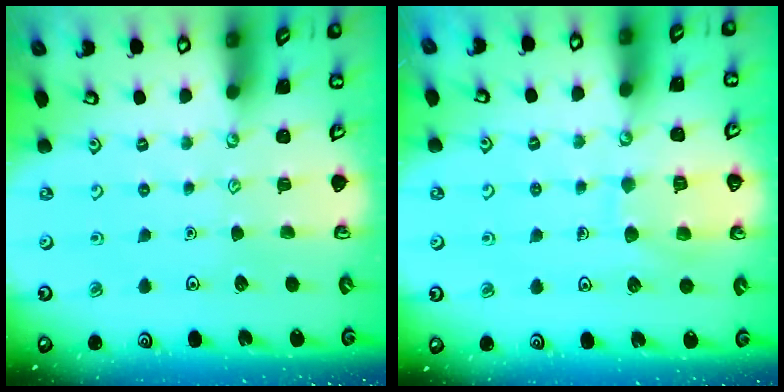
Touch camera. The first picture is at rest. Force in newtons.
{"total": 8.8, "press": 8.7, "slide": 0.7}